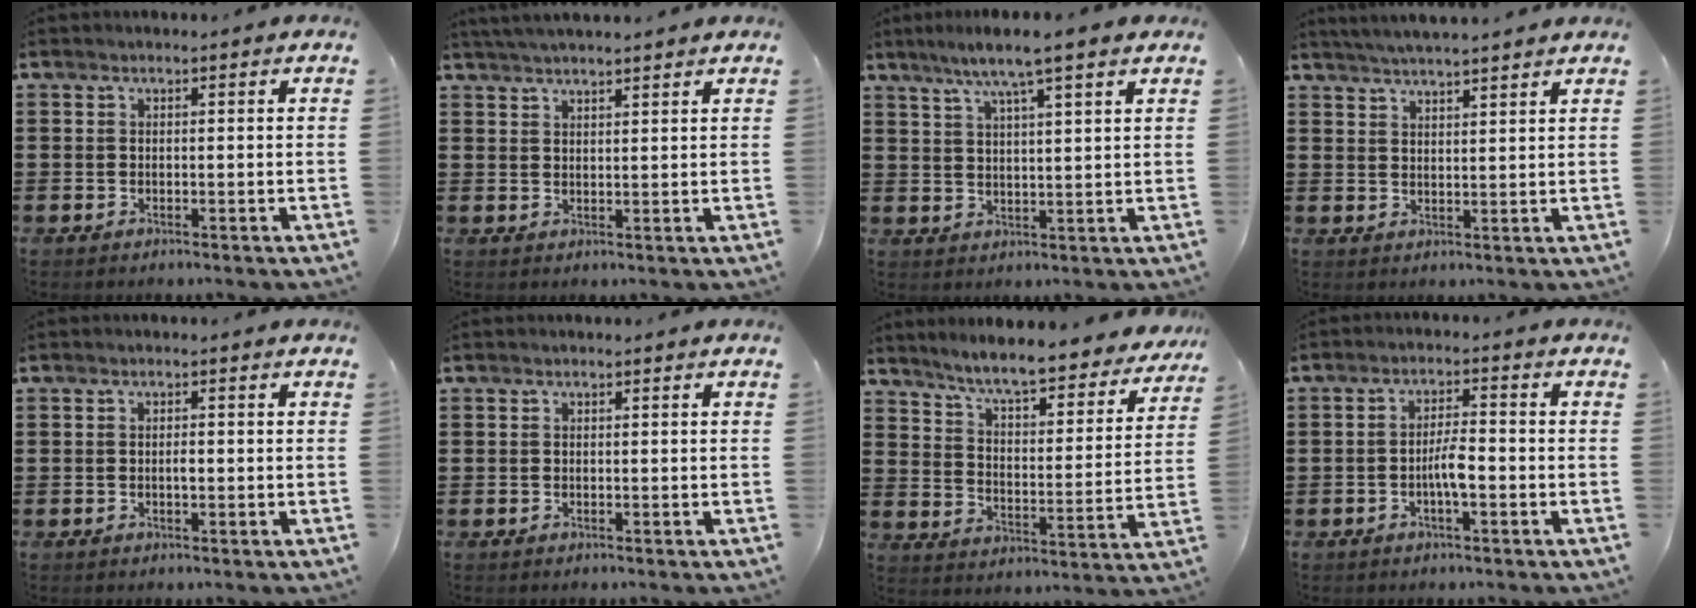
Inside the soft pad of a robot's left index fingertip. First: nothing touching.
{"total": 2.6, "force": [2.5, -0.2, 0.7], "torque": [-0.019, -0.001, 0.048]}
{"total": 6.5, "force": [4.8, 0.0, 4.4], "torque": [-0.099, -0.007, 0.082]}
{"total": 3.3, "force": [3.2, -0.6, 0.6], "torque": [-0.022, -0.011, 0.057]}
{"total": 1.2, "force": [-0.1, 0.4, 1.1], "torque": [-0.024, -0.001, -0.003]}
{"total": 0.0}
{"total": 6.7, "force": [6.1, -0.1, 2.8], "torque": [-0.079, -0.043, 0.101]}
{"total": 4.0, "force": [-1.3, 0.9, 3.6], "torque": [-0.073, 0.005, -0.027]}